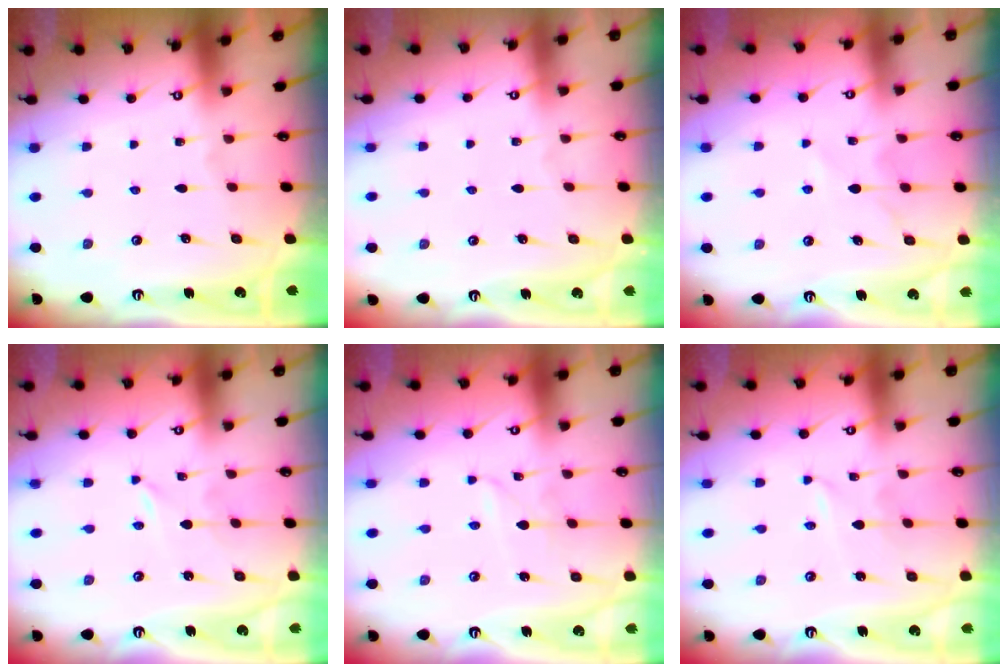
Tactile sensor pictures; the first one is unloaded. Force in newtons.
{"total": 0.0}
{"total": 7.0, "press": 6.9, "slide": 0.6}
{"total": 0.0}
{"total": 1.7, "press": 1.7, "slide": 0.2}
{"total": 1.0, "press": 1.0, "slide": 0.0}